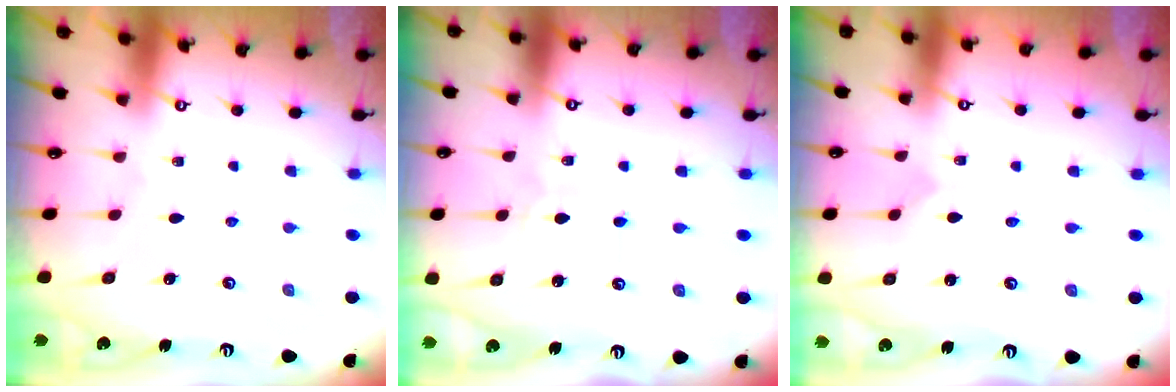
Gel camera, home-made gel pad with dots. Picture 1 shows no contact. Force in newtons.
{"total": 2.1, "press": 2.1, "slide": 0.2}
{"total": 0.0}